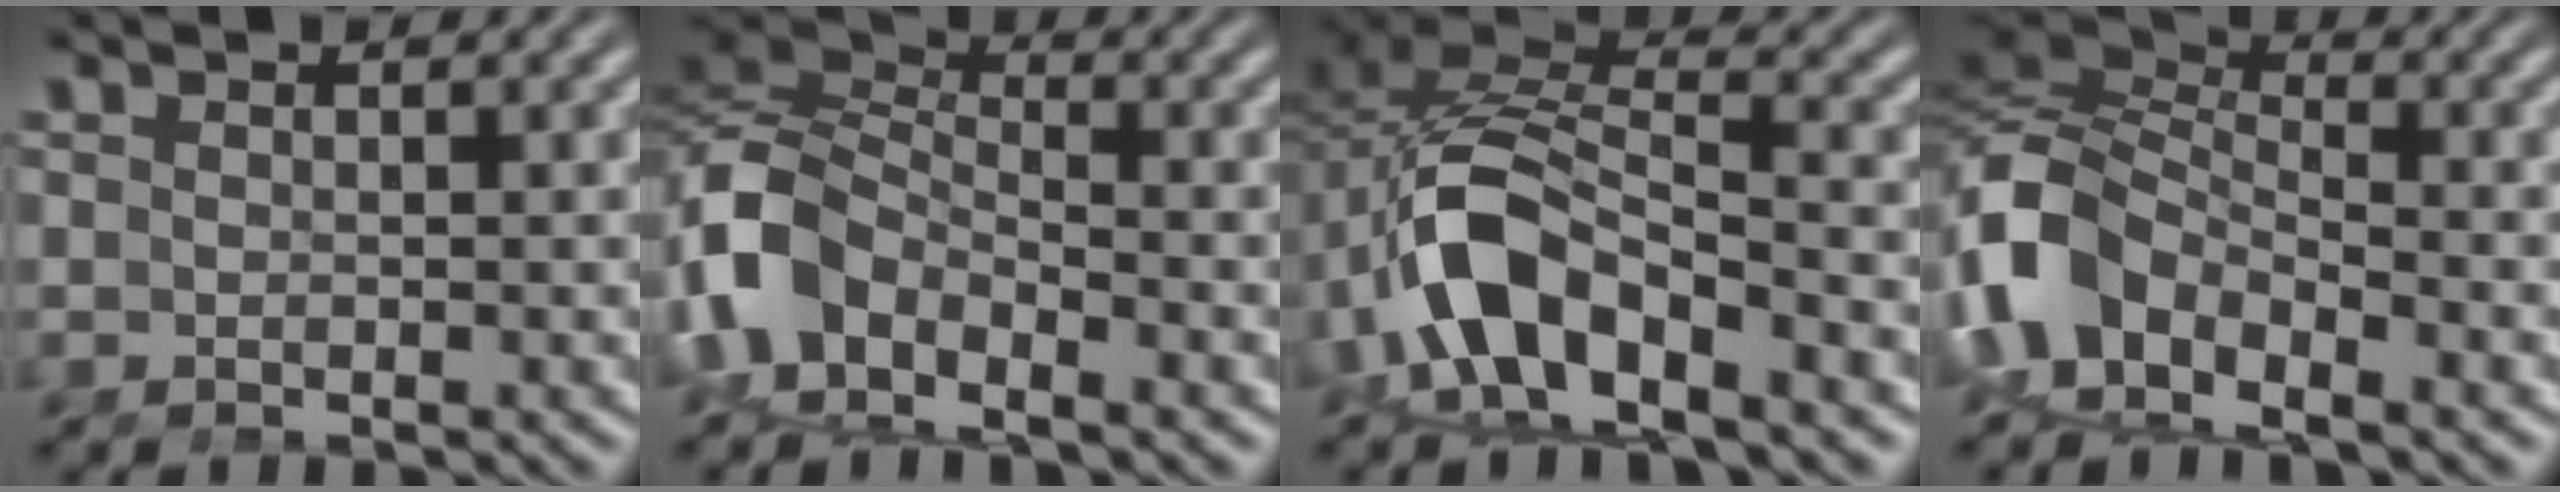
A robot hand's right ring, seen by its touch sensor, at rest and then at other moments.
{"total": 7.7, "force": [-1.6, 5.8, 4.8], "torque": [-0.138, -0.013, -0.032]}
{"total": 9.7, "force": [-1.8, 6.8, 6.7], "torque": [-0.164, -0.018, -0.038]}
{"total": 9.0, "force": [-1.7, 6.9, 5.6], "torque": [-0.160, -0.023, -0.033]}